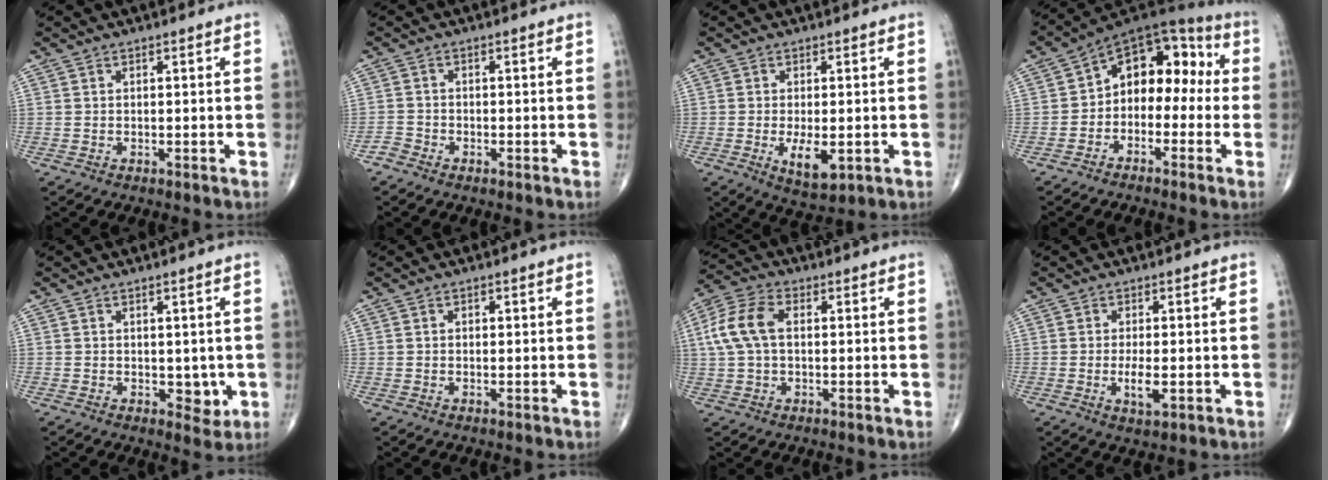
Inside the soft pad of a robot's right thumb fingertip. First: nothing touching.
{"total": 1.7, "force": [-1.4, 0.9, 0.0], "torque": [0.000, 0.001, -0.034]}
{"total": 5.8, "force": [-1.3, 2.6, 5.1], "torque": [-0.081, -0.013, -0.014]}
{"total": 13.1, "force": [-0.8, 8.9, 9.5], "torque": [-0.089, 0.054, -0.033]}
{"total": 3.4, "force": [-0.3, 2.1, 2.7], "torque": [-0.009, -0.004, 0.001]}
{"total": 0.5, "force": [0.1, 0.4, 0.3], "torque": [-0.004, 0.000, 0.000]}
{"total": 9.2, "force": [1.2, 5.6, 7.3], "torque": [-0.166, 0.025, 0.022]}
{"total": 3.4, "force": [-0.7, 1.2, 3.1], "torque": [-0.061, -0.007, -0.011]}